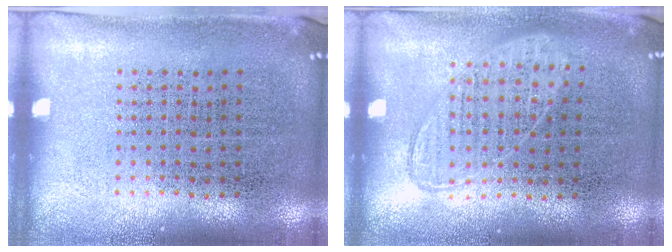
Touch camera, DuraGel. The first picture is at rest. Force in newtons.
{"total": 0.9, "press": 0.9, "slide": 0.3}